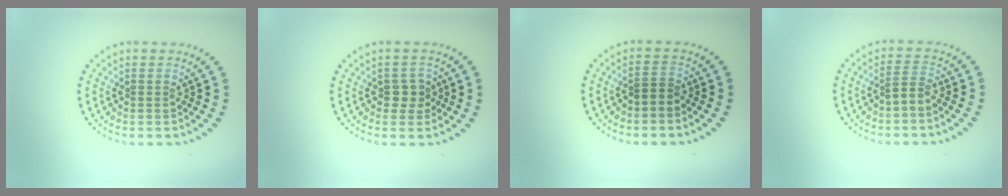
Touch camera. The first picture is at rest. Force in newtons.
{"total": 1.6, "press": 1.5, "slide": 0.5}
{"total": 1.2, "press": 0.9, "slide": 0.8}
{"total": 1.5, "press": 1.0, "slide": 1.1}